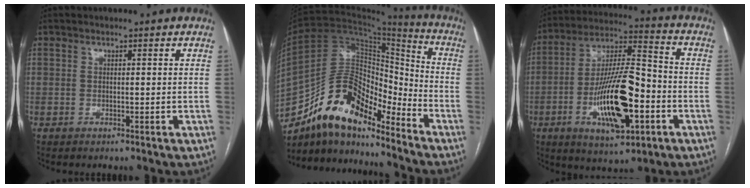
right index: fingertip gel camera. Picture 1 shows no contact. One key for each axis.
{"total": 15.8, "fx": -12.7, "fy": 5.7, "fz": 7.5, "tx": -0.126, "ty": 0.046, "tz": -0.227}
{"total": 17.7, "fx": -5.3, "fy": 4.9, "fz": 16.1, "tx": -0.301, "ty": 0.003, "tz": -0.084}